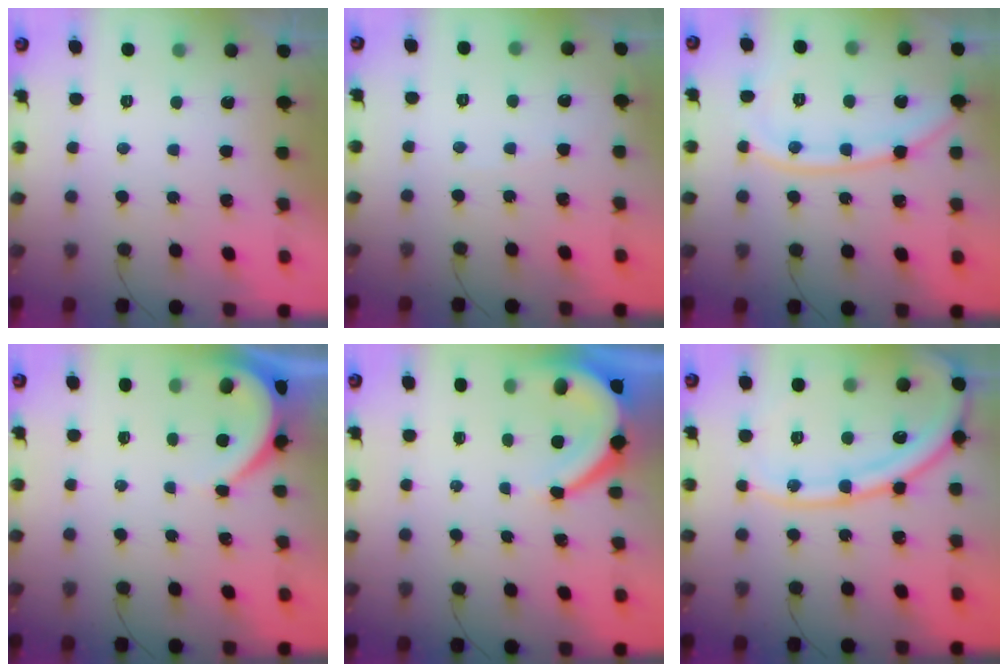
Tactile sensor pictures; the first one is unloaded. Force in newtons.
{"total": 2.9, "press": 2.9, "slide": 0.4}
{"total": 11.3, "press": 11.2, "slide": 1.2}
{"total": 4.1, "press": 4.0, "slide": 0.4}
{"total": 7.3, "press": 7.3, "slide": 0.5}
{"total": 16.0, "press": 15.8, "slide": 2.1}